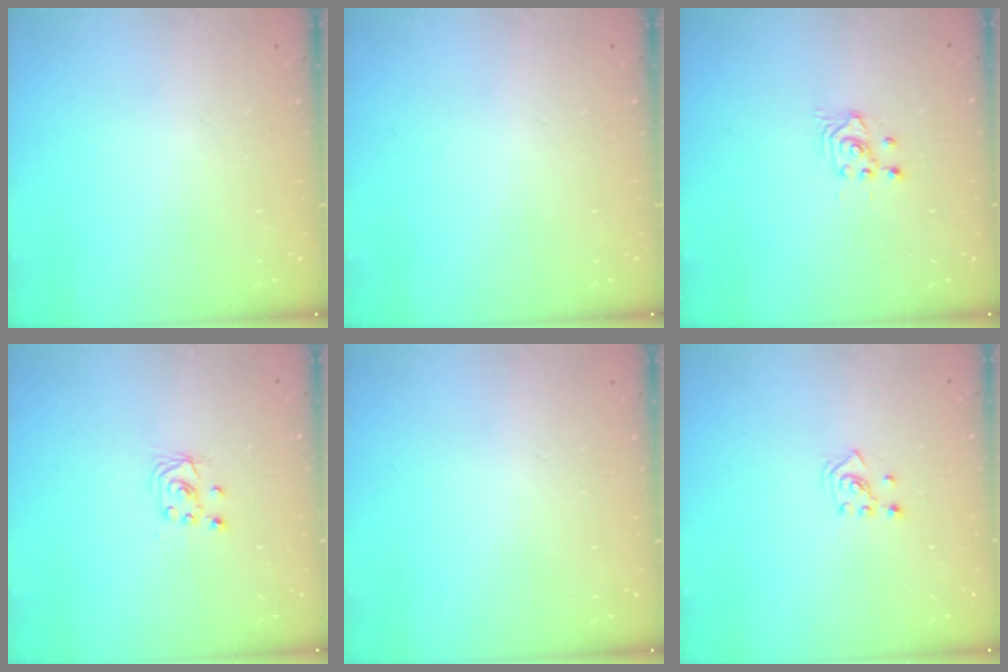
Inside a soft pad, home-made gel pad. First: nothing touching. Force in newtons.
{"total": 0.0}
{"total": 2.7, "press": 2.7, "slide": 0.3}
{"total": 2.4, "press": 2.4, "slide": 0.2}
{"total": 0.0}
{"total": 2.3, "press": 2.2, "slide": 0.7}